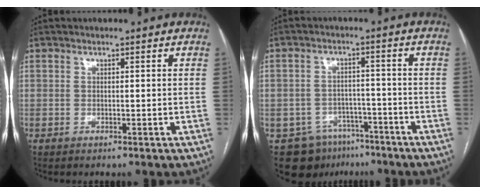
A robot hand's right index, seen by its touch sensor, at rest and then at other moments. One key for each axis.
{"total": 10.1, "fx": -6.5, "fy": 7.4, "fz": 2.4, "tx": -0.042, "ty": 0.019, "tz": -0.090}